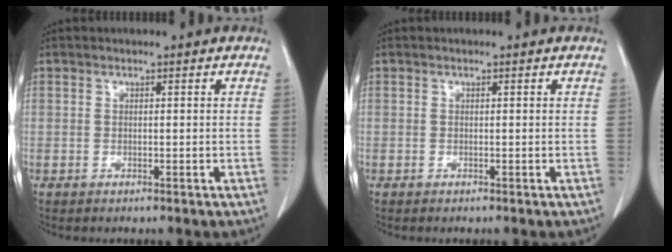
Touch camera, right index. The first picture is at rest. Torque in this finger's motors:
{"motor_torque": [-0.11, -0.02, -0.01, -0.01]}